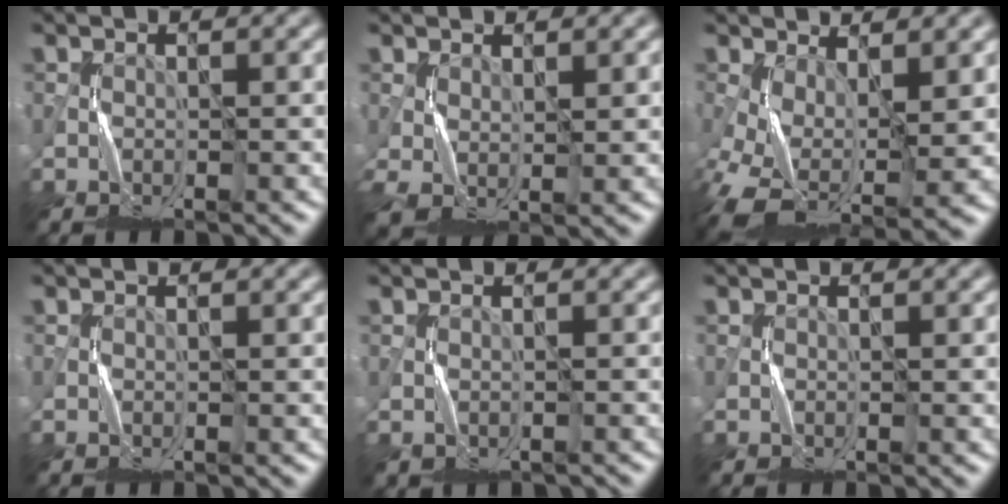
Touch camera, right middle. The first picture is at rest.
{"total": 2.8, "force": [0.5, 1.6, 2.3], "torque": [-0.065, 0.000, 0.011]}
{"total": 9.1, "force": [-2.3, 4.7, 7.4], "torque": [-0.159, -0.022, -0.035]}
{"total": 0.0}
{"total": 1.0, "force": [-0.2, 0.8, 0.5], "torque": [-0.015, -0.002, 0.001]}
{"total": 0.0}